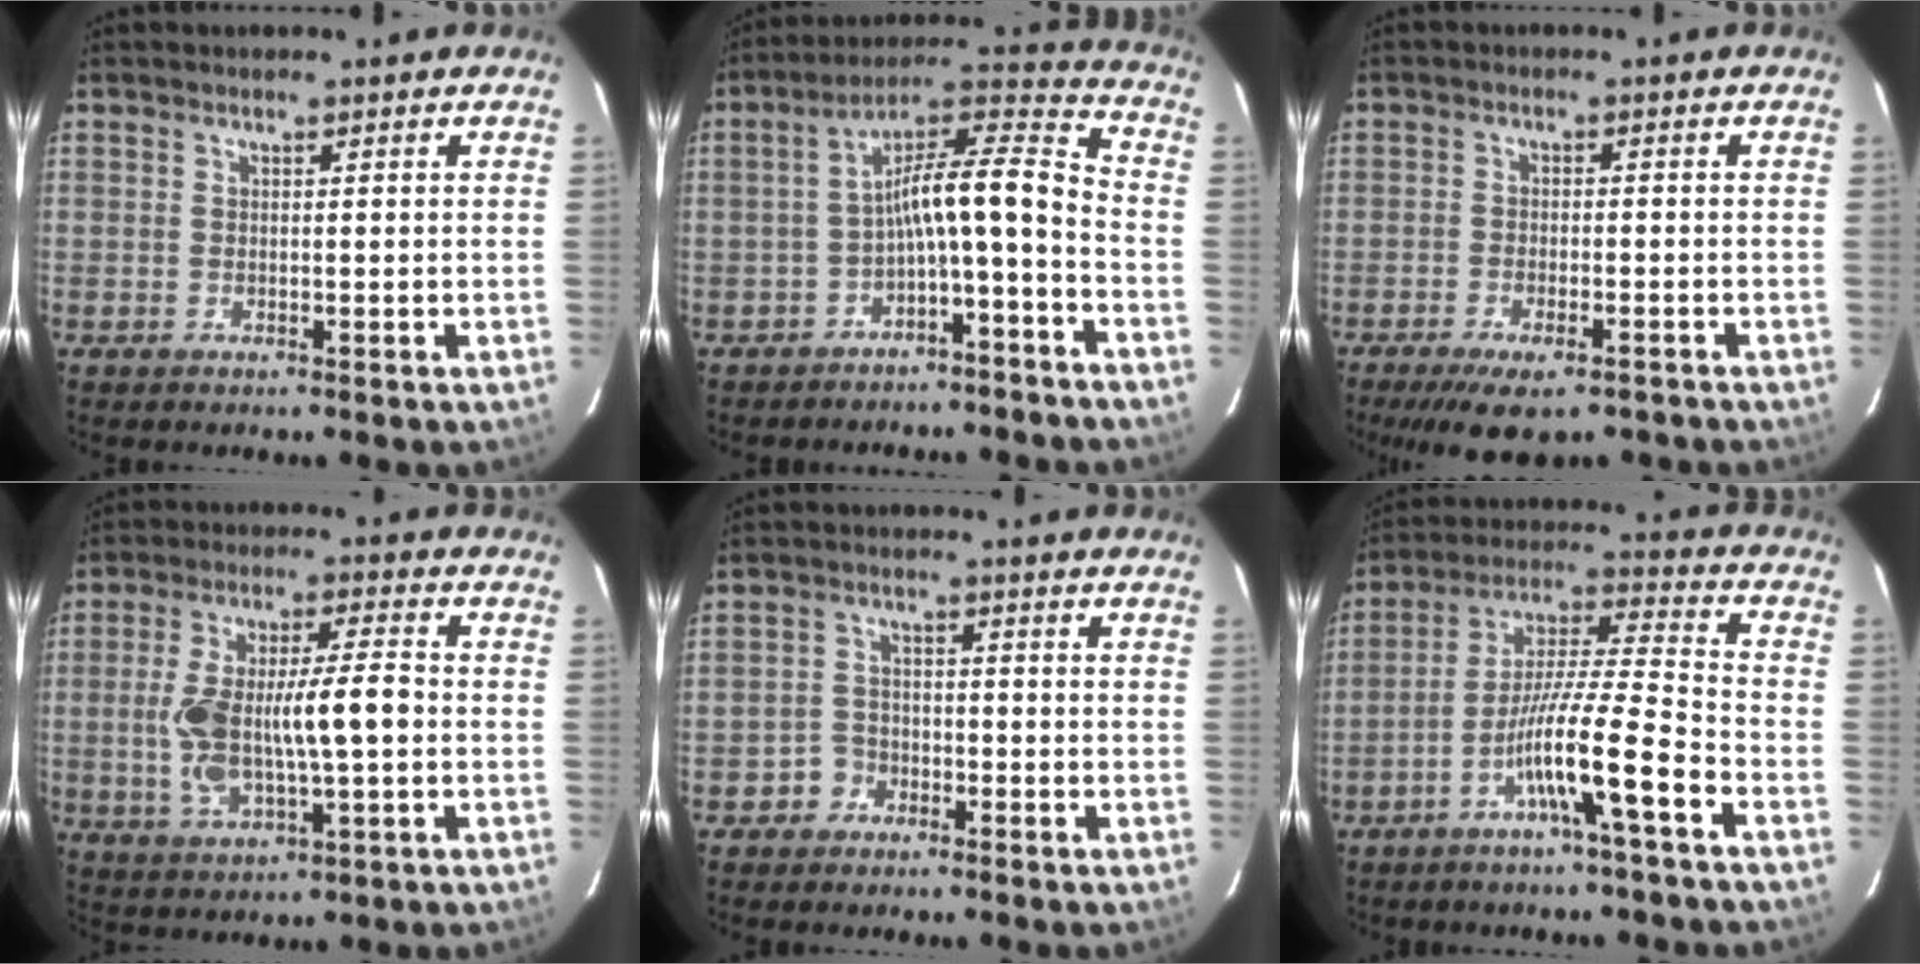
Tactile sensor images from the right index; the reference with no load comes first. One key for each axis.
{"total": 10.7, "fx": -3.9, "fy": 1.0, "fz": 9.9, "tx": -0.156, "ty": 0.042, "tz": -0.063}
{"total": 8.8, "fx": -6.7, "fy": 2.7, "fz": 5.0, "tx": -0.074, "ty": -0.009, "tz": -0.102}
{"total": 12.5, "fx": -1.1, "fy": 2.9, "fz": 12.1, "tx": -0.233, "ty": 0.016, "tz": -0.012}
{"total": 3.0, "fx": -1.9, "fy": 2.4, "fz": 0.4, "tx": -0.009, "ty": 0.011, "tz": -0.039}
{"total": 11.6, "fx": -5.9, "fy": -0.7, "fz": 9.9, "tx": -0.182, "ty": 0.008, "tz": -0.109}